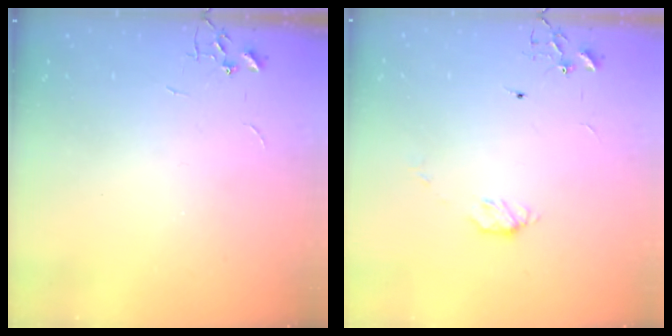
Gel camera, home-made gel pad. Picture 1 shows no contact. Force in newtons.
{"total": 4.6, "press": 4.6, "slide": 0.4}